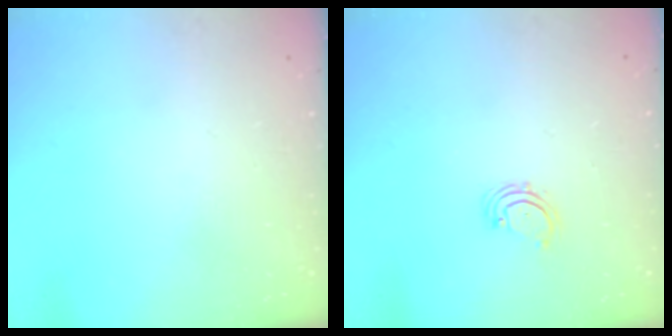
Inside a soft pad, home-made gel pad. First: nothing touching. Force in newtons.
{"total": 2.3, "press": 2.3, "slide": 0.5}